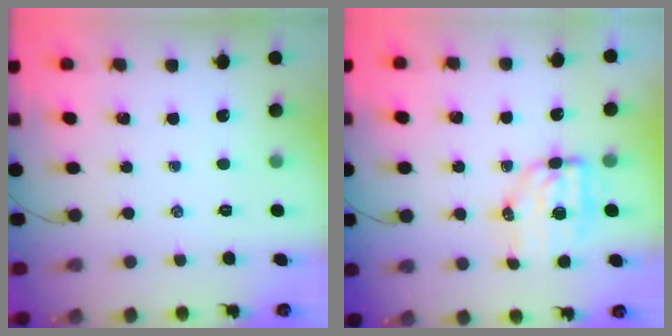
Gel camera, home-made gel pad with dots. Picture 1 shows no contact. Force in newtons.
{"total": 7.0, "press": 6.9, "slide": 1.0}